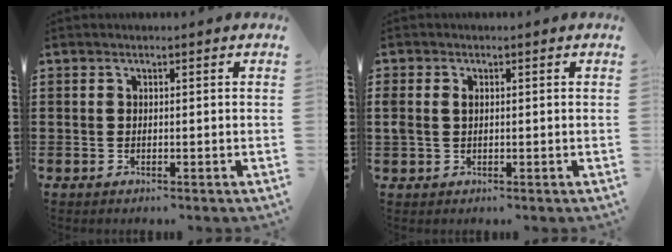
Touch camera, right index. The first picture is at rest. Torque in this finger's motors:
{"motor_torque": [0.12, -0.03, 0.07, 0.08]}